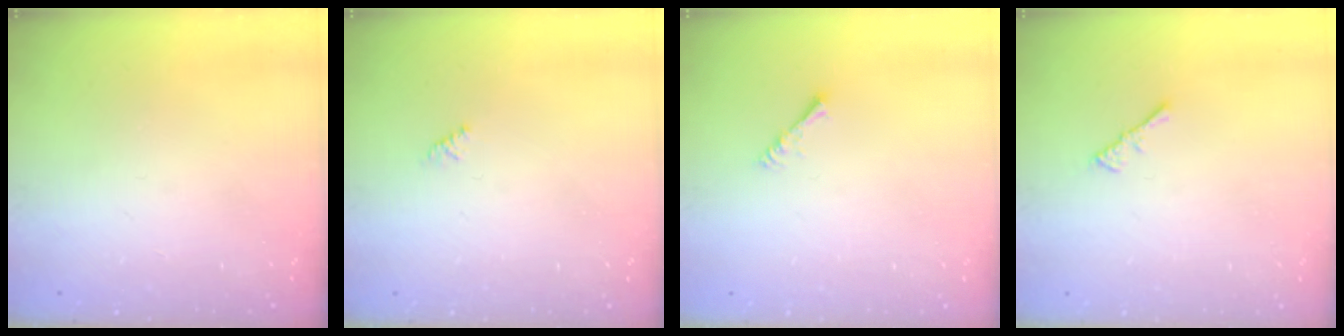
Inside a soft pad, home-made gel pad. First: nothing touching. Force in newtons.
{"total": 1.5, "press": 1.4, "slide": 0.4}
{"total": 1.4, "press": 1.3, "slide": 0.3}
{"total": 2.2, "press": 2.1, "slide": 0.5}